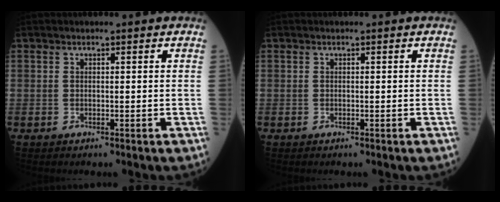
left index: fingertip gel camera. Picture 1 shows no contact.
{"total": 0.0}